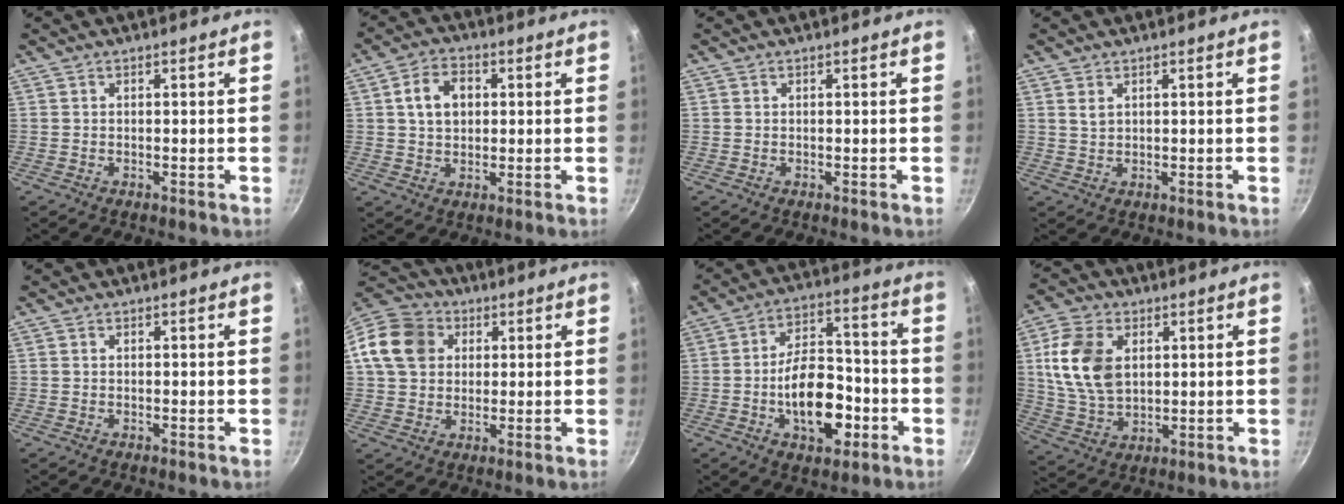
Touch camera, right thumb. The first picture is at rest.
{"total": 7.6, "force": [1.6, 5.6, 4.9], "torque": [-0.066, 0.009, 0.021]}
{"total": 0.0}
{"total": 2.0, "force": [0.9, 1.3, 1.2], "torque": [-0.023, -0.002, 0.020]}
{"total": 0.0}
{"total": 13.7, "force": [3.3, 11.2, 7.0], "torque": [-0.118, 0.021, 0.046]}
{"total": 15.2, "force": [-4.7, 8.6, 11.7], "torque": [-0.151, 0.040, -0.075]}
{"total": 13.5, "force": [3.2, 9.0, 9.5], "torque": [-0.167, -0.012, 0.065]}